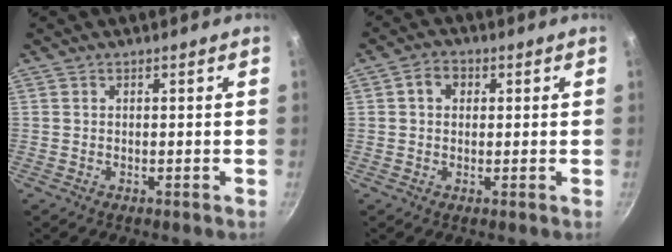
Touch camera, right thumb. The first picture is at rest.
{"total": 3.9, "force": [1.0, 3.1, 2.2], "torque": [-0.020, 0.006, 0.009]}